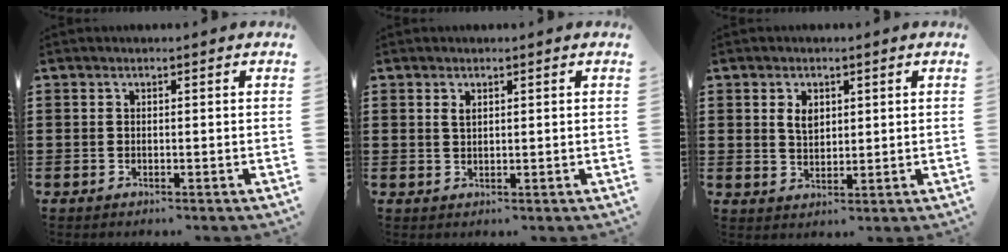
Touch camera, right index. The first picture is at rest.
{"total": 1.1, "force": [0.6, 0.6, 0.8], "torque": [-0.018, 0.003, 0.010]}
{"total": 3.0, "force": [1.1, 1.9, 2.0], "torque": [-0.037, 0.004, 0.018]}